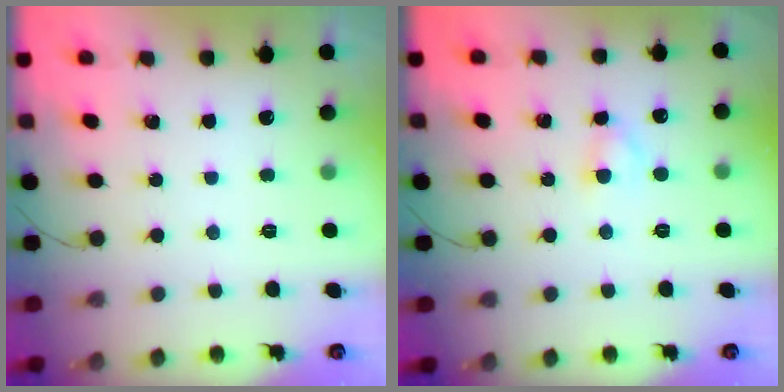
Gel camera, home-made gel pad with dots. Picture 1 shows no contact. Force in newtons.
{"total": 3.0, "press": 2.8, "slide": 1.2}